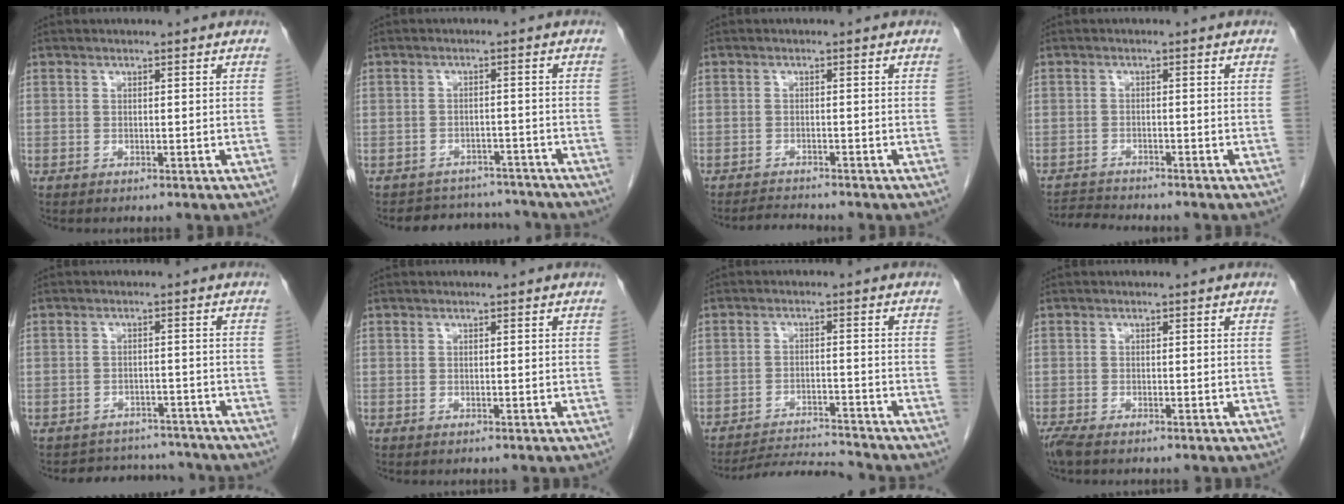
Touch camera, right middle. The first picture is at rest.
{"total": 7.1, "force": [-6.7, 2.6, -0.3], "torque": [0.015, 0.021, -0.083]}
{"total": 2.5, "force": [-2.4, -0.3, 0.1], "torque": [-0.008, -0.015, -0.040]}
{"total": 3.2, "force": [-3.1, -0.4, -0.1], "torque": [0.001, -0.017, -0.055]}
{"total": 7.6, "force": [-7.2, 2.6, -0.1], "torque": [0.010, 0.022, -0.088]}
{"total": 0.0}
{"total": 7.2, "force": [-7.2, -0.7, -0.3], "torque": [0.003, -0.006, -0.123]}
{"total": 2.0, "force": [-1.6, 0.4, 1.2], "torque": [-0.031, -0.009, -0.033]}